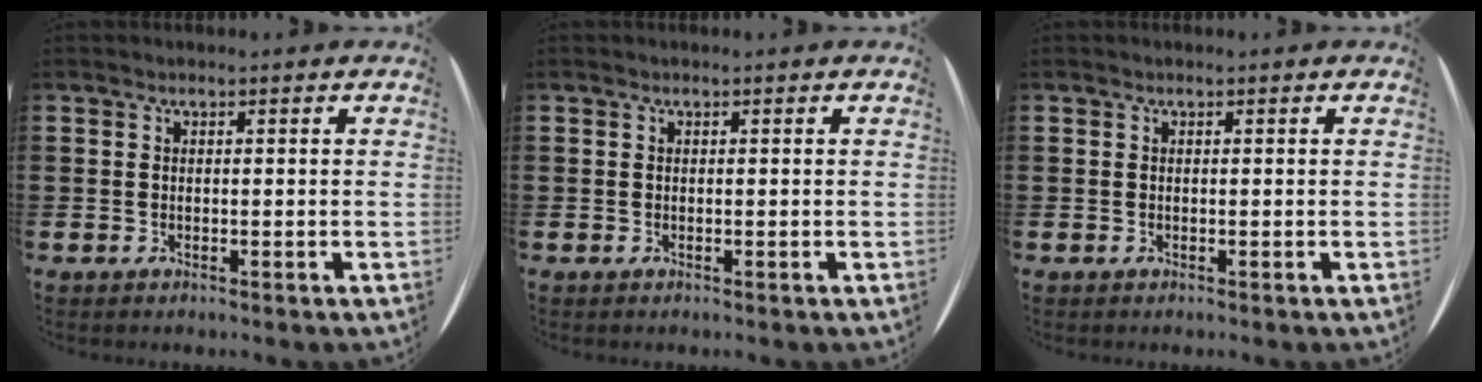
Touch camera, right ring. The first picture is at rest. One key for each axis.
{"total": 0.0}
{"total": 0.0}